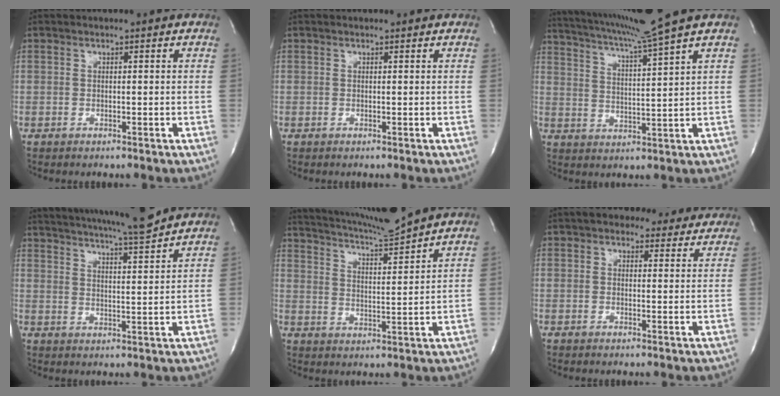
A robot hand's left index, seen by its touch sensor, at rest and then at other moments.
{"total": 0.0}
{"total": 10.5, "force": [9.5, -2.8, 3.6], "torque": [-0.076, -0.030, 0.160]}
{"total": 13.8, "force": [12.7, -0.9, 5.3], "torque": [-0.096, -0.026, 0.183]}
{"total": 10.3, "force": [9.7, -2.1, 2.8], "torque": [-0.061, -0.024, 0.161]}
{"total": 6.9, "force": [6.0, 3.0, 1.8], "torque": [-0.010, 0.011, 0.065]}